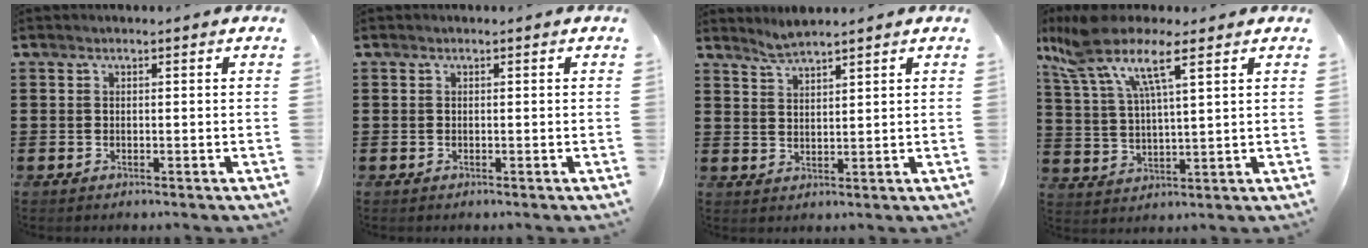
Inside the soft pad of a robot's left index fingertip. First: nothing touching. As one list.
[{"total": 0.0}, {"total": 2.3, "force": [2.3, -0.2, 0.3], "torque": [-0.013, 0.000, 0.045]}, {"total": 9.7, "force": [6.6, 1.7, 6.9], "torque": [-0.163, -0.019, 0.112]}]